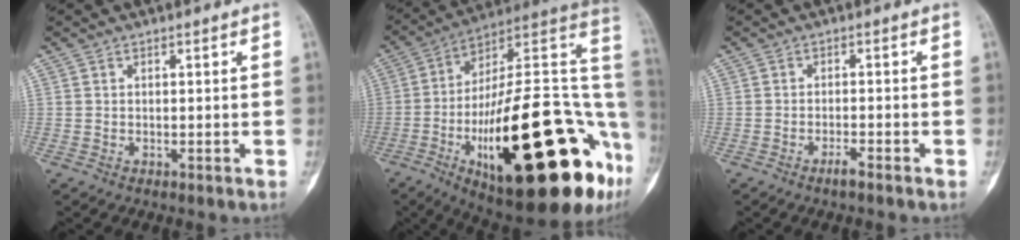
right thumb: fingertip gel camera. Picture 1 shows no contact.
{"total": 38.9, "force": [-11.6, 12.6, 35.0], "torque": [-0.444, 0.037, -0.179]}
{"total": 2.0, "force": [-1.5, 0.0, 1.3], "torque": [-0.028, 0.005, -0.031]}